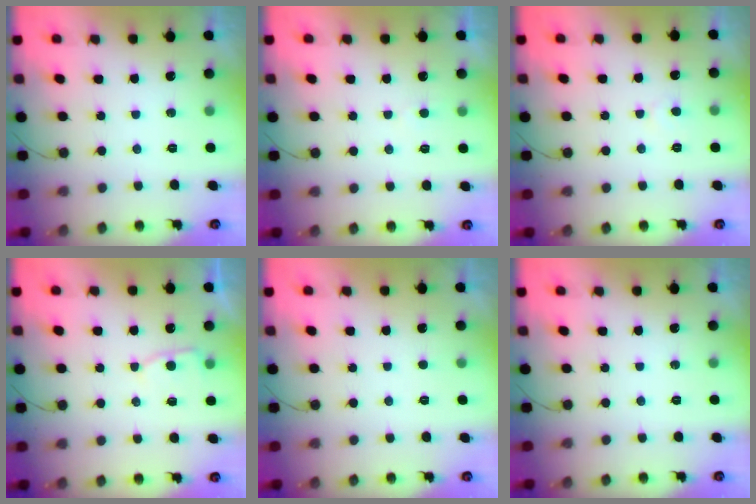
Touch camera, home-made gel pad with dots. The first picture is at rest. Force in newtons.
{"total": 2.4, "press": 2.3, "slide": 0.3}
{"total": 2.4, "press": 2.4, "slide": 0.2}
{"total": 4.5, "press": 4.5, "slide": 0.4}
{"total": 1.6, "press": 1.6, "slide": 0.2}
{"total": 0.0}